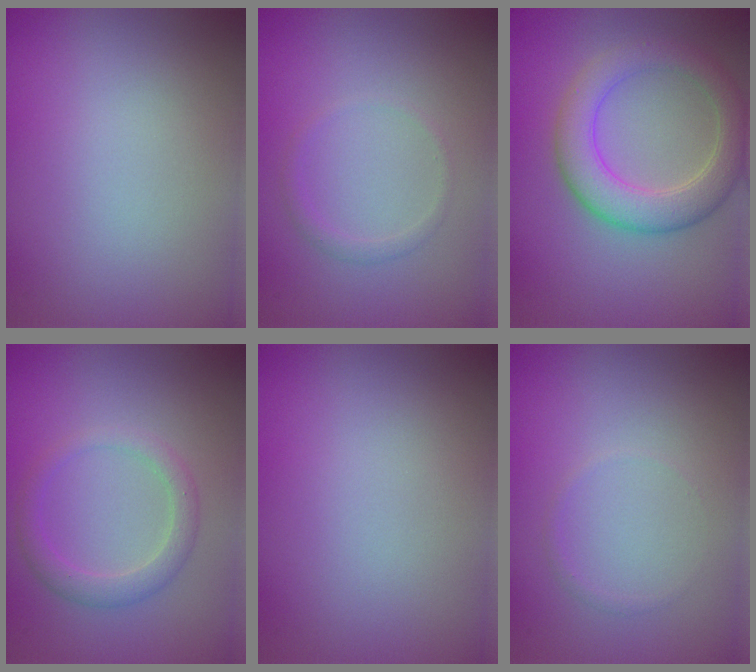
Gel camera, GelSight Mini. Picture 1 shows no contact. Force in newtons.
{"total": 1.0, "press": 1.0, "slide": 0.1}
{"total": 5.3, "press": 5.3, "slide": 0.4}
{"total": 2.4, "press": 2.4, "slide": 0.2}
{"total": 0.0}
{"total": 0.5, "press": 0.5, "slide": 0.0}